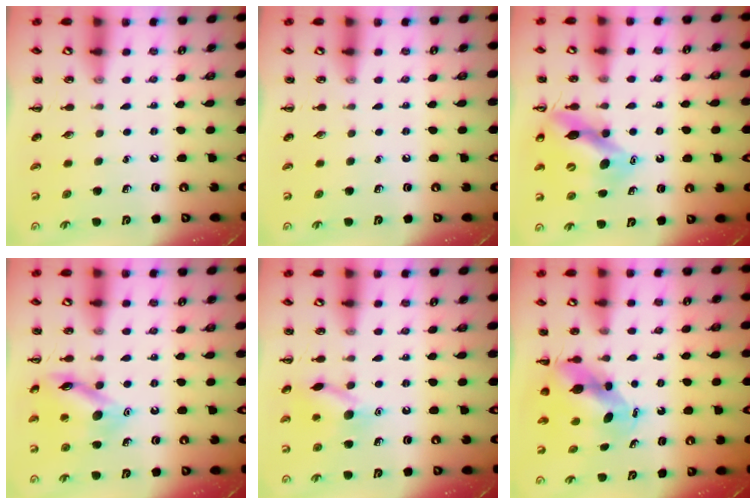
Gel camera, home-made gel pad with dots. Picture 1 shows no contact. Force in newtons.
{"total": 0.0}
{"total": 11.7, "press": 11.2, "slide": 3.3}
{"total": 13.8, "press": 13.7, "slide": 0.7}
{"total": 10.9, "press": 10.8, "slide": 0.6}
{"total": 7.3, "press": 7.2, "slide": 0.9}